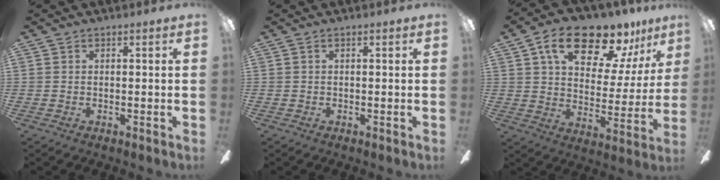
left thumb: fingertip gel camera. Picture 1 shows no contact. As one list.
[{"total": 0.0}, {"total": 17.7, "force": [12.5, 7.9, 9.6], "torque": [-0.153, -0.074, 0.212]}]